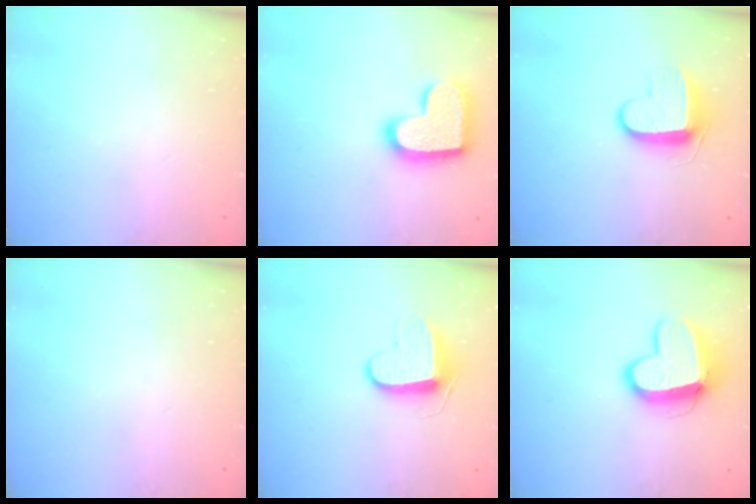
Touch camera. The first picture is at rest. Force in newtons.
{"total": 18.5, "press": 18.5, "slide": 1.0}
{"total": 9.2, "press": 9.2, "slide": 0.9}
{"total": 0.0}
{"total": 9.9, "press": 9.9, "slide": 0.3}
{"total": 12.4, "press": 12.3, "slide": 1.7}